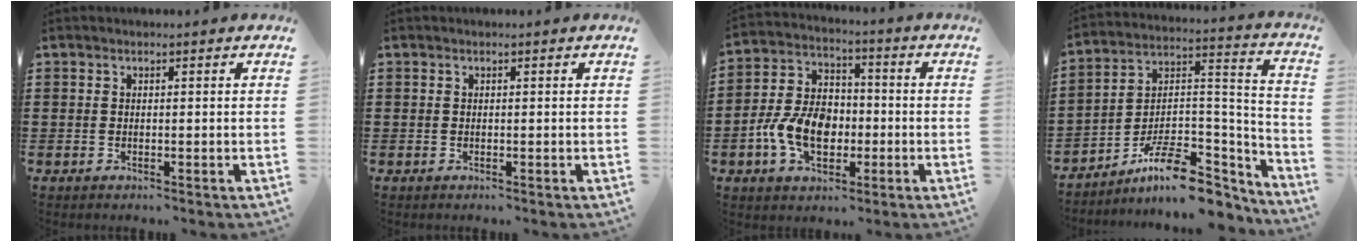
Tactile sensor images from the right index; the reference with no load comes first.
{"total": 0.0}
{"total": 9.2, "force": [-2.5, 6.4, 6.1], "torque": [-0.144, 0.005, -0.053]}
{"total": 11.0, "force": [-7.9, 3.9, 6.5], "torque": [-0.112, 0.025, -0.147]}